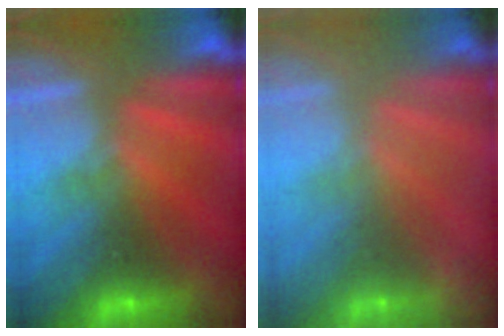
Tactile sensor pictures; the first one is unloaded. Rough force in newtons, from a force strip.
{"total": 2.4}